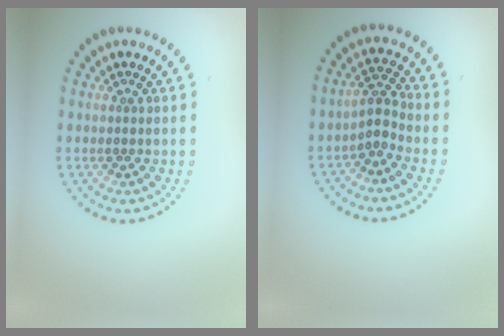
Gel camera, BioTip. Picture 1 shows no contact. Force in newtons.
{"total": 2.0, "press": 1.6, "slide": 1.3}